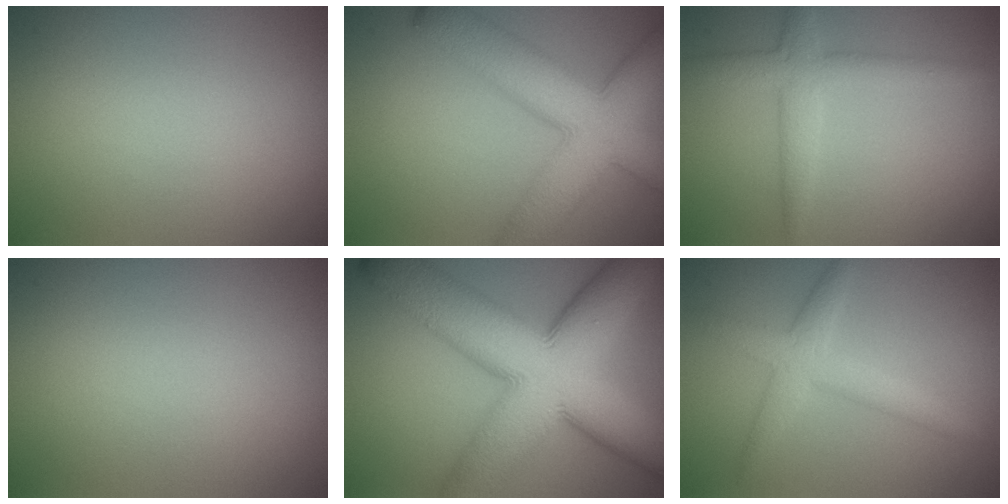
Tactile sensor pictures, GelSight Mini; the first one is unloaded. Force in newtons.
{"total": 9.5, "press": 9.5, "slide": 0.4}
{"total": 3.1, "press": 3.0, "slide": 0.1}
{"total": 0.0}
{"total": 15.5, "press": 15.5, "slide": 0.6}
{"total": 3.1, "press": 3.1, "slide": 0.1}